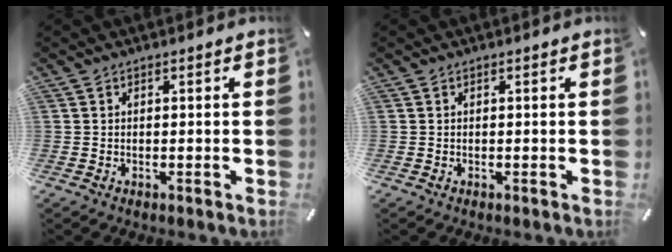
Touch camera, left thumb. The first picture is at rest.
{"total": 0.0}